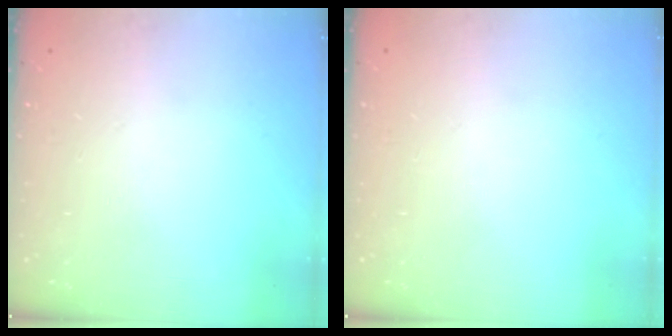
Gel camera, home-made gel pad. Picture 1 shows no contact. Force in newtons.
{"total": 0.0}